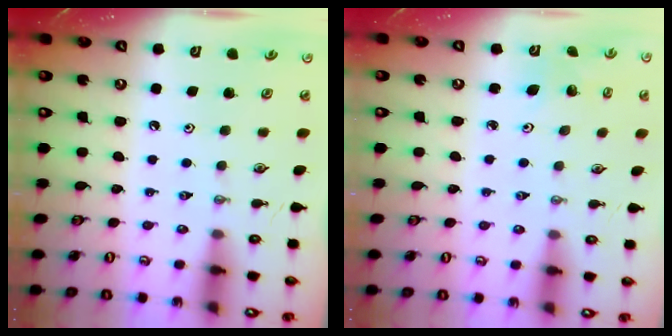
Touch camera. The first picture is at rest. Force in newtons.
{"total": 3.5, "press": 2.9, "slide": 2.0}